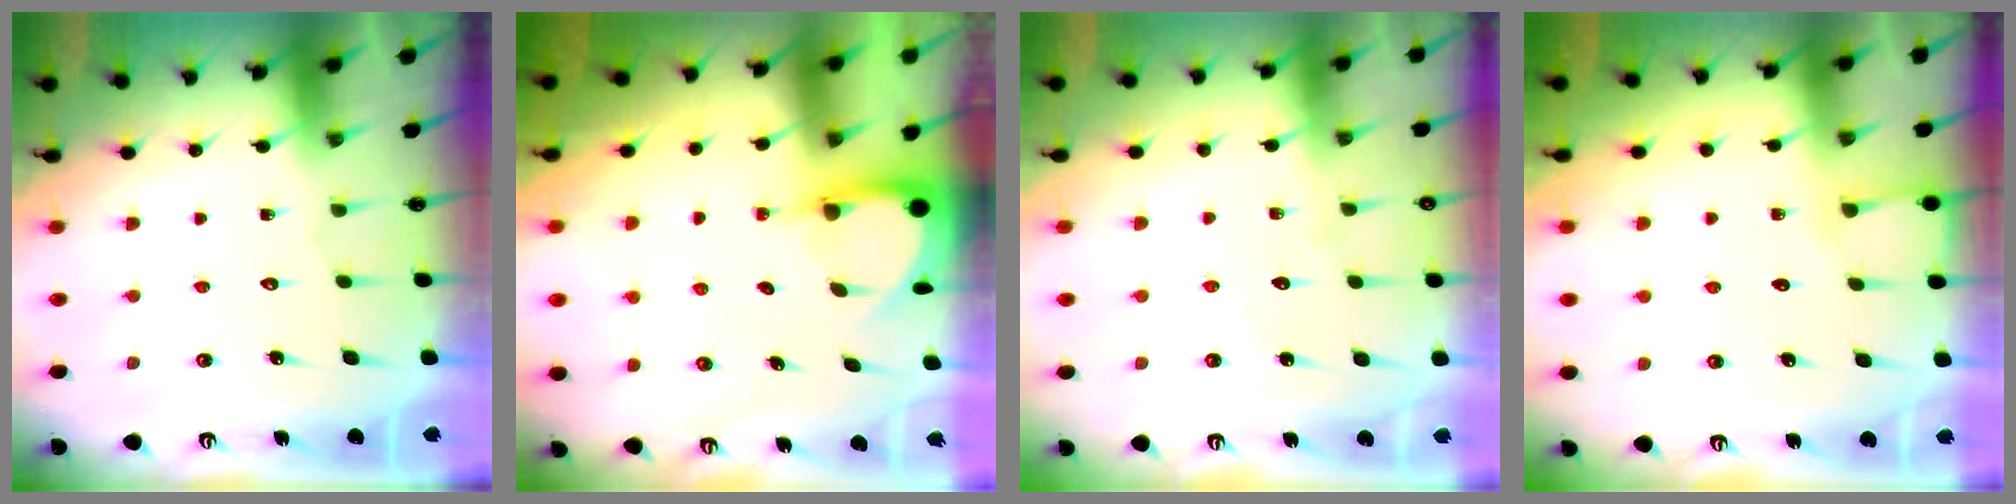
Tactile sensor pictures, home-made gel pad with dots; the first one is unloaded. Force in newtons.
{"total": 3.4, "press": 3.4, "slide": 0.2}
{"total": 2.5, "press": 2.5, "slide": 0.2}
{"total": 3.1, "press": 3.1, "slide": 0.5}